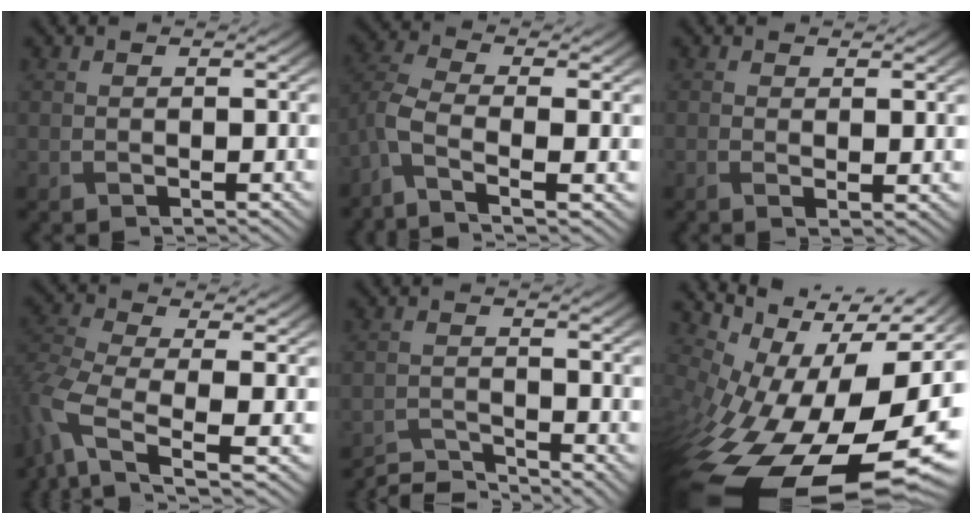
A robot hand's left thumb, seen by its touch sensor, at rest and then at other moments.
{"total": 5.3, "force": [-2.9, 1.4, 4.3], "torque": [-0.099, 0.001, -0.073]}
{"total": 1.2, "force": [0.8, 0.1, 0.9], "torque": [-0.017, 0.005, 0.006]}
{"total": 7.2, "force": [-2.9, 2.9, 5.9], "torque": [-0.153, -0.017, -0.068]}
{"total": 4.4, "force": [-4.1, 0.6, 1.5], "torque": [-0.039, -0.002, -0.077]}
{"total": 15.9, "force": [-3.1, 7.8, 13.5], "torque": [-0.253, -0.026, -0.043]}